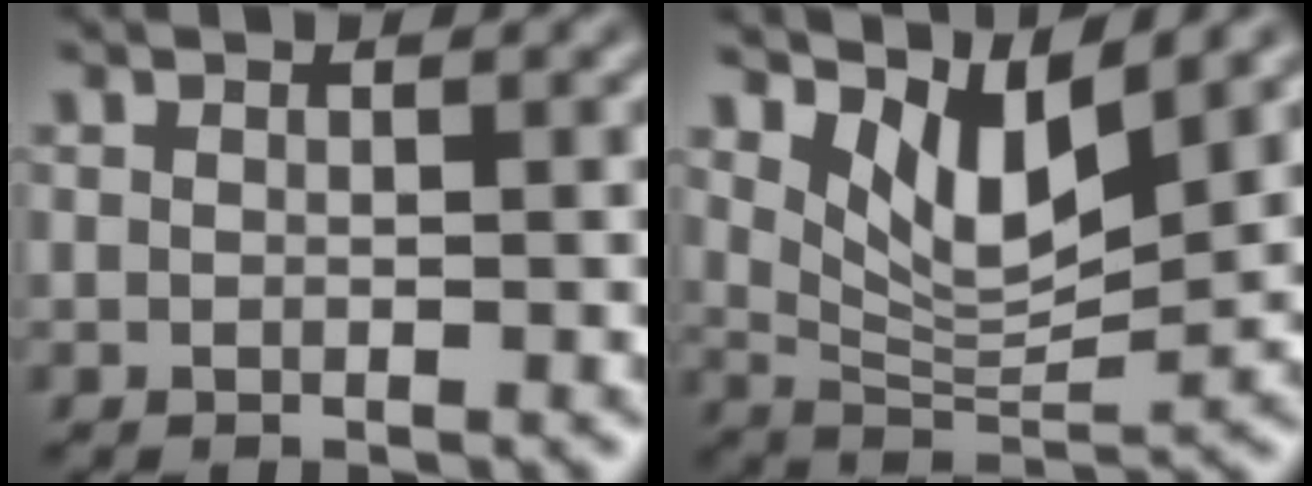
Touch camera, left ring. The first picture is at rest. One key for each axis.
{"total": 5.9, "fx": 3.5, "fy": 2.2, "fz": 4.2, "tx": -0.086, "ty": -0.014, "tz": 0.066}